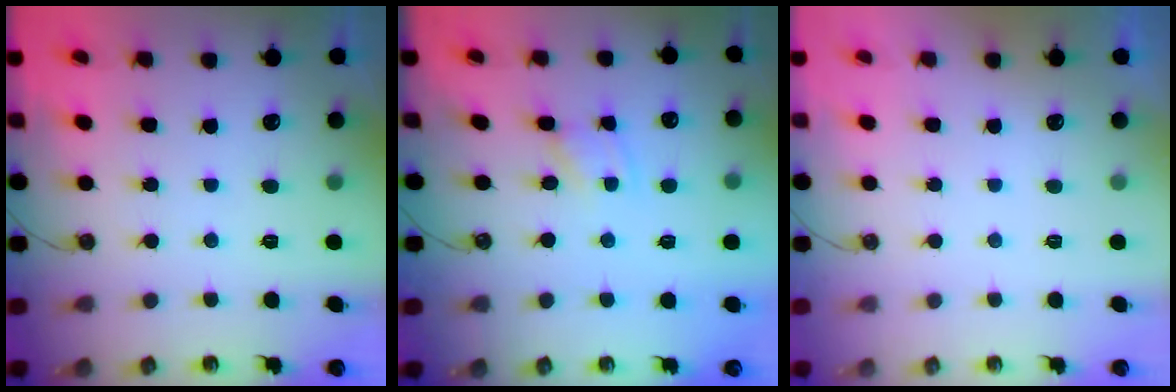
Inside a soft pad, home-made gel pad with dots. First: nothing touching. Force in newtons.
{"total": 1.2, "press": 1.2, "slide": 0.2}
{"total": 0.0}